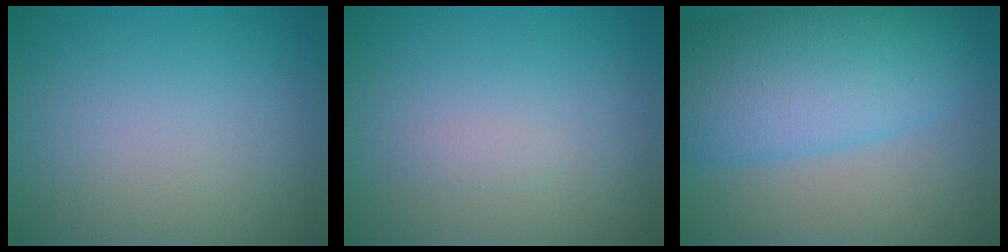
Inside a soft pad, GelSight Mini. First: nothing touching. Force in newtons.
{"total": 0.6, "press": 0.6, "slide": 0.1}
{"total": 9.2, "press": 9.2, "slide": 0.2}